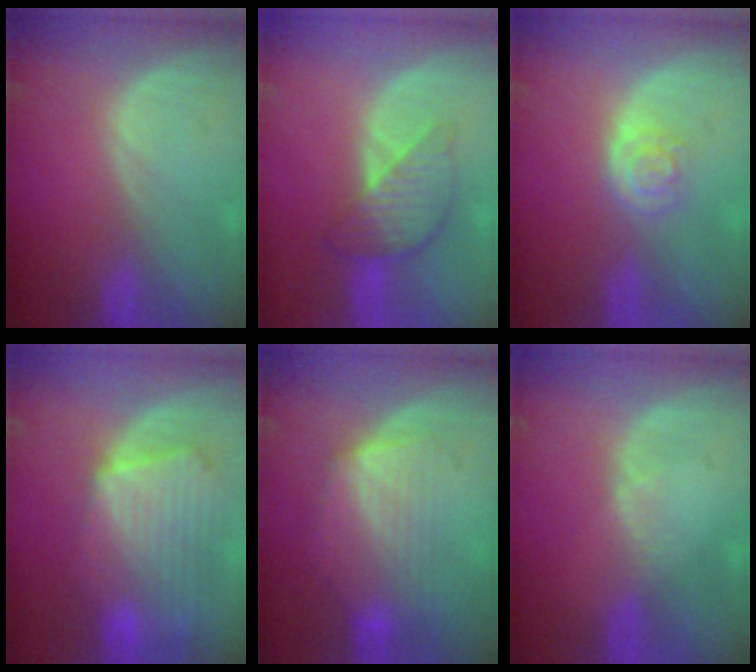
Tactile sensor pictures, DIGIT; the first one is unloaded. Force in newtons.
{"total": 6.0, "press": 6.0, "slide": 0.4}
{"total": 3.2, "press": 3.2, "slide": 0.2}
{"total": 10.8, "press": 9.4, "slide": 5.3}
{"total": 7.0, "press": 7.0, "slide": 0.7}
{"total": 1.1, "press": 1.1, "slide": 0.2}